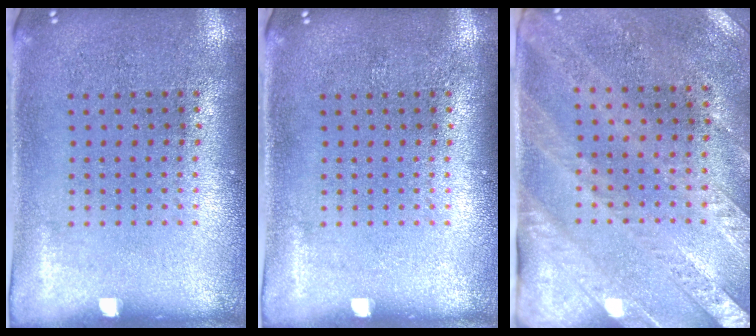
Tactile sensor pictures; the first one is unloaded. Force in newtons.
{"total": 0.0}
{"total": 2.4, "press": 2.1, "slide": 1.2}